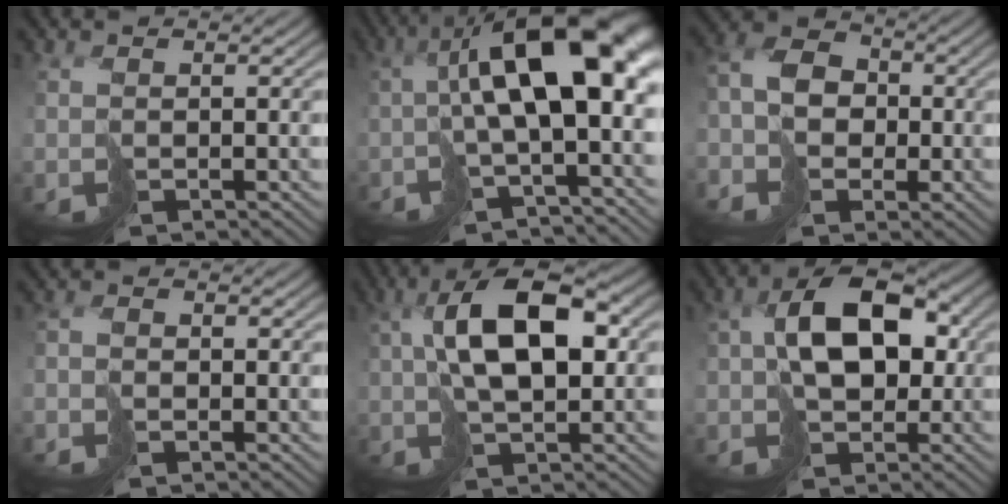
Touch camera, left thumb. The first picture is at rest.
{"total": 14.6, "force": [-0.5, 5.2, 13.7], "torque": [-0.222, 0.015, -0.005]}
{"total": 7.5, "force": [-2.3, 6.1, 3.7], "torque": [-0.080, -0.012, -0.048]}
{"total": 1.5, "force": [-1.0, 0.7, 0.8], "torque": [-0.018, -0.001, -0.022]}
{"total": 10.7, "force": [1.6, 4.8, 9.5], "torque": [-0.172, 0.011, 0.028]}
{"total": 9.3, "force": [0.4, 5.9, 7.1], "torque": [-0.125, 0.008, 0.005]}